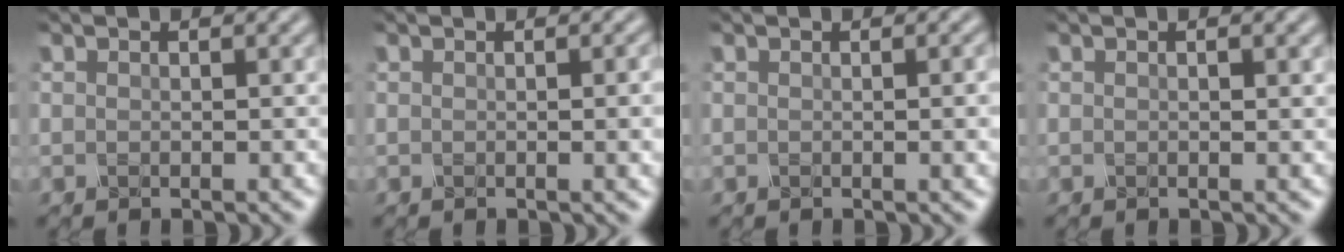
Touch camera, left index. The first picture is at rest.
{"total": 3.7, "force": [0.3, 1.8, 3.3], "torque": [-0.011, 0.029, -0.006]}
{"total": 3.4, "force": [0.3, 1.6, 3.0], "torque": [-0.008, 0.027, -0.008]}
{"total": 1.6, "force": [0.7, 0.7, 1.3], "torque": [-0.001, 0.003, -0.001]}